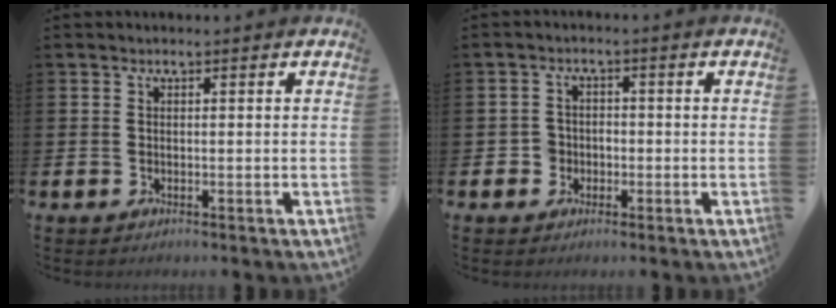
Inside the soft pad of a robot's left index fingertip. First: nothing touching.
{"total": 2.5, "force": [-1.0, 2.3, 0.1], "torque": [-0.009, 0.006, -0.027]}